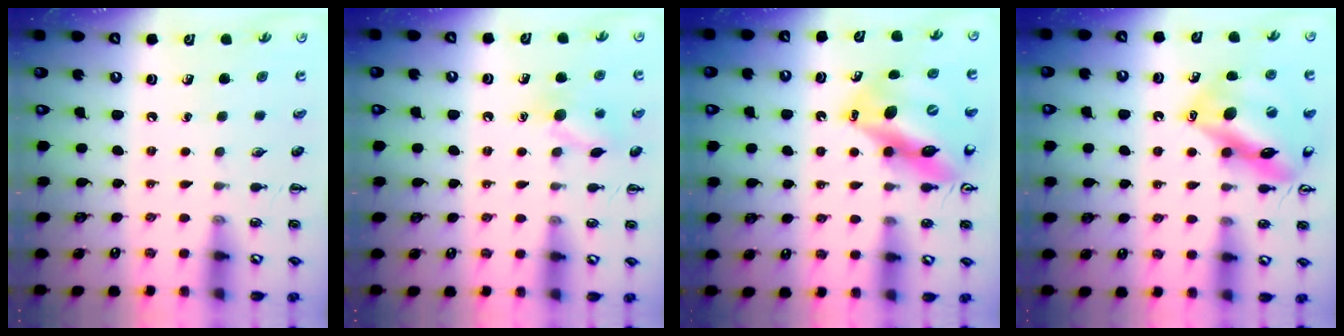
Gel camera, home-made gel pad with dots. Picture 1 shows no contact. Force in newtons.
{"total": 9.4, "press": 9.3, "slide": 1.5}
{"total": 14.5, "press": 13.8, "slide": 4.6}
{"total": 16.0, "press": 15.9, "slide": 2.1}